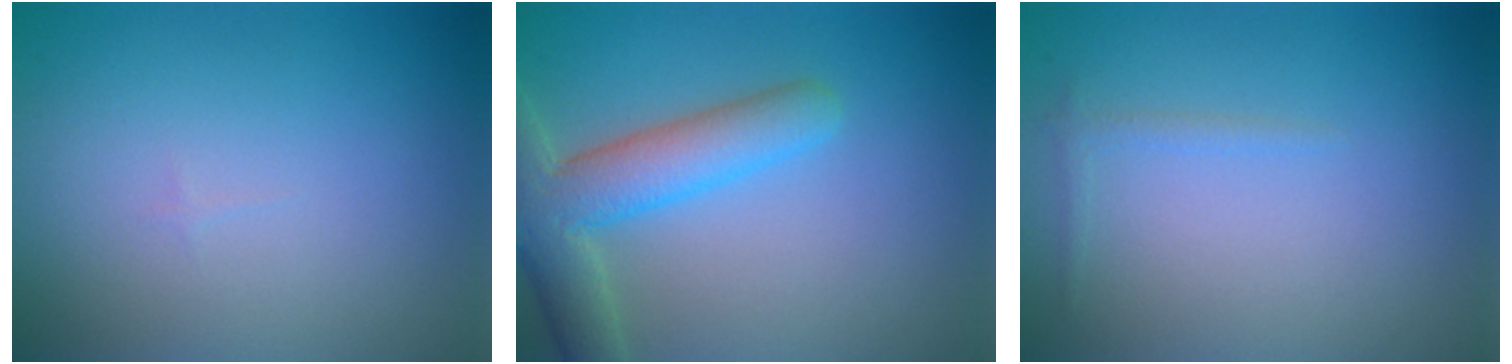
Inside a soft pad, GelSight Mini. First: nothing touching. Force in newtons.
{"total": 6.0, "press": 5.9, "slide": 0.4}
{"total": 0.7, "press": 0.7, "slide": 0.1}